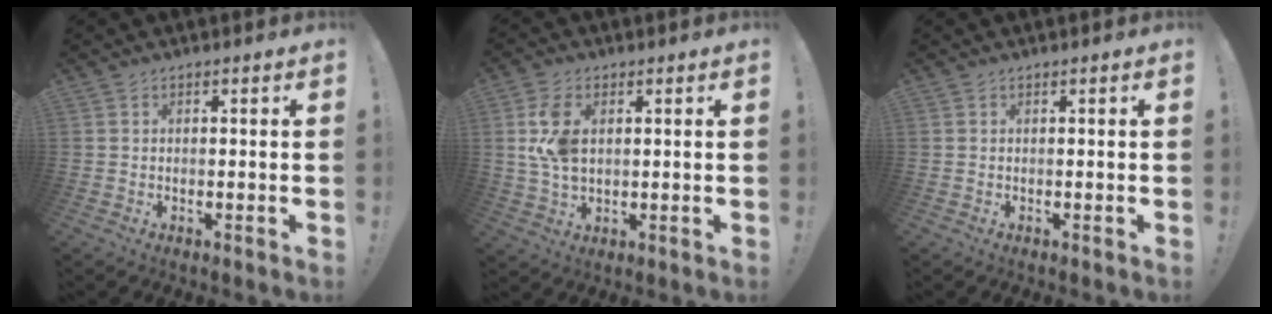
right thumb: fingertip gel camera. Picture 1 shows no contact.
{"total": 9.1, "force": [1.8, 5.6, 6.9], "torque": [-0.138, -0.006, 0.032]}
{"total": 0.0}